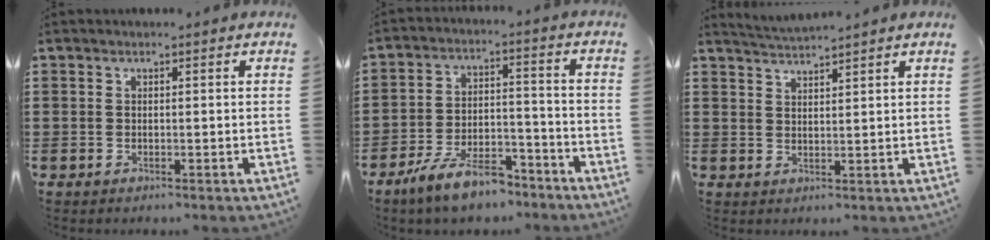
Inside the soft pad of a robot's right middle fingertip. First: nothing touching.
{"total": 9.2, "force": [-7.4, 2.6, 4.9], "torque": [-0.094, 0.018, -0.140]}
{"total": 2.8, "force": [2.8, -0.4, -0.1], "torque": [-0.009, -0.007, 0.052]}